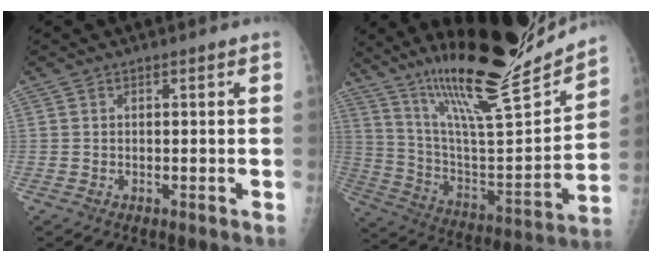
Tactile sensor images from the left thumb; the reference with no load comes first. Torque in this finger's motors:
{"motor_torque": [1.79, -1.39, 1.21, -1.56, 0.23]}